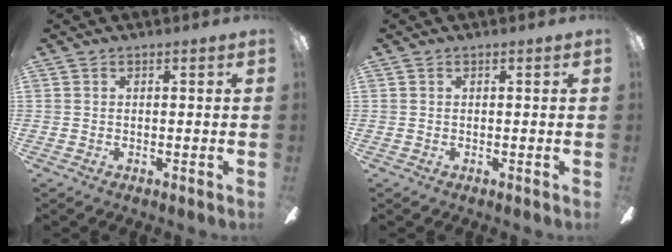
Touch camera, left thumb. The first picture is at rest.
{"total": 0.0}